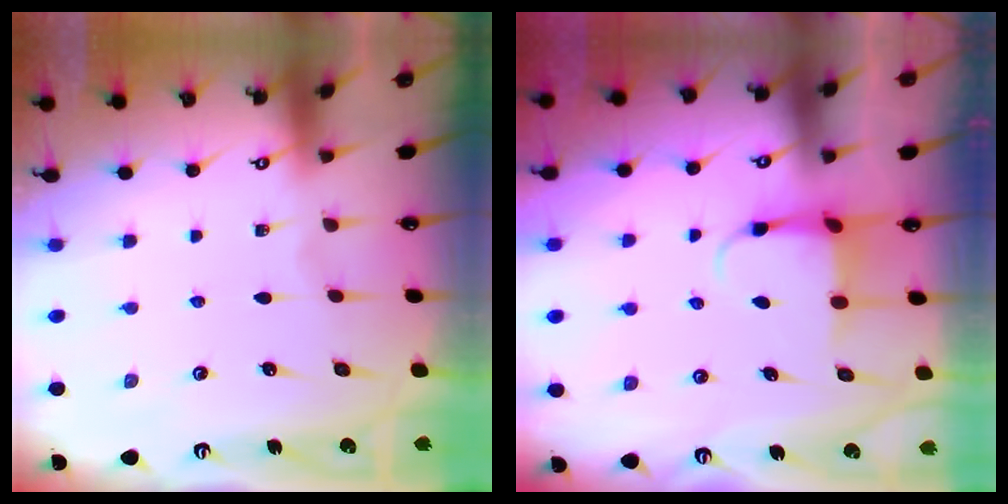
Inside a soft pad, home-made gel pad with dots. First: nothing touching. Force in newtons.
{"total": 3.6, "press": 3.6, "slide": 0.5}